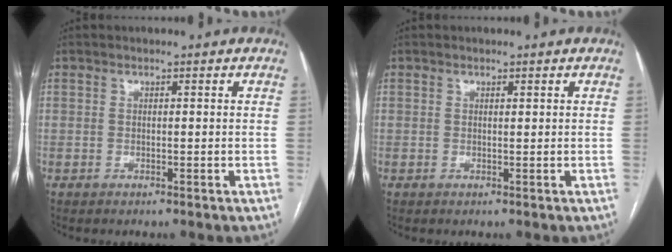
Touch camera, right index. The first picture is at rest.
{"total": 0.0}